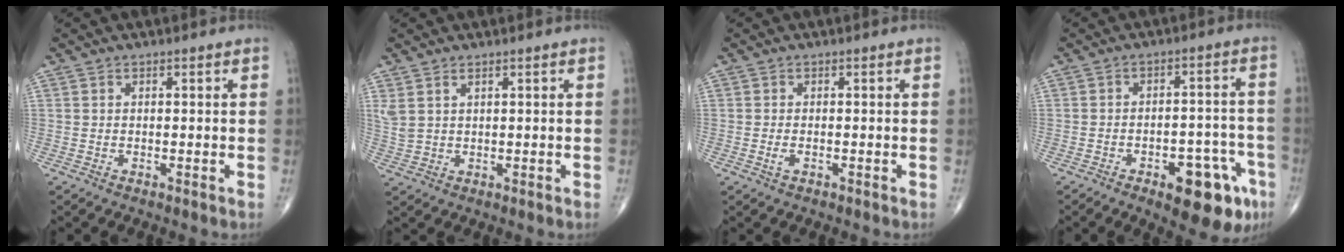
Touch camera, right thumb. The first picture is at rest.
{"total": 3.1, "force": [1.7, 1.4, 2.2], "torque": [-0.054, -0.001, 0.046]}
{"total": 1.2, "force": [-0.4, 0.6, 0.9], "torque": [-0.018, 0.002, -0.007]}
{"total": 13.8, "force": [-7.0, 5.9, 10.3], "torque": [-0.106, 0.042, -0.084]}